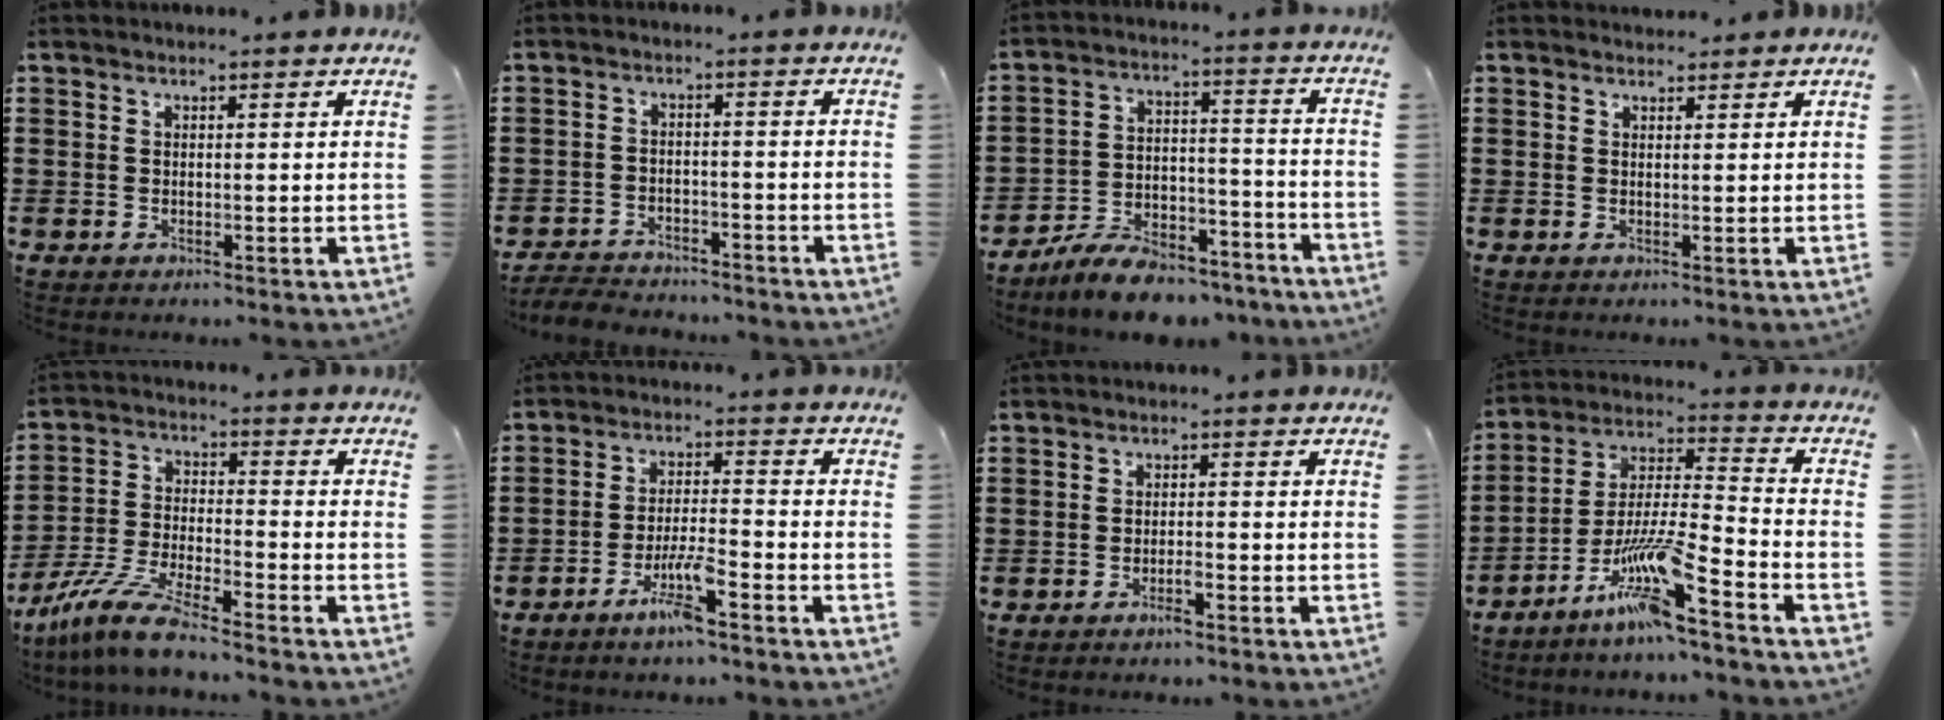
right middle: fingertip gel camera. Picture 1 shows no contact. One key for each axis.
{"total": 3.7, "fx": -3.7, "fy": 0.5, "fz": 0.1, "tx": -0.013, "ty": -0.002, "tz": -0.080}
{"total": 8.7, "fx": -8.0, "fy": 2.2, "fz": 2.6, "tx": -0.040, "ty": 0.030, "tz": -0.149}
{"total": 1.2, "fx": 1.1, "fy": 0.4, "fz": -0.1, "tx": 0.007, "ty": -0.001, "tz": 0.021}
{"total": 8.8, "fx": -7.7, "fy": 0.2, "fz": 4.3, "tx": -0.101, "ty": -0.005, "tz": -0.156}
{"total": 6.2, "fx": -4.0, "fy": 0.5, "fz": 4.7, "tx": -0.101, "ty": -0.010, "tz": -0.077}
{"total": 1.8, "fx": -1.2, "fy": 0.1, "fz": 1.3, "tx": -0.023, "ty": -0.004, "tz": -0.022}
{"total": 12.0, "fx": -8.2, "fy": 0.6, "fz": 8.8, "tx": -0.184, "ty": -0.008, "tz": -0.166}